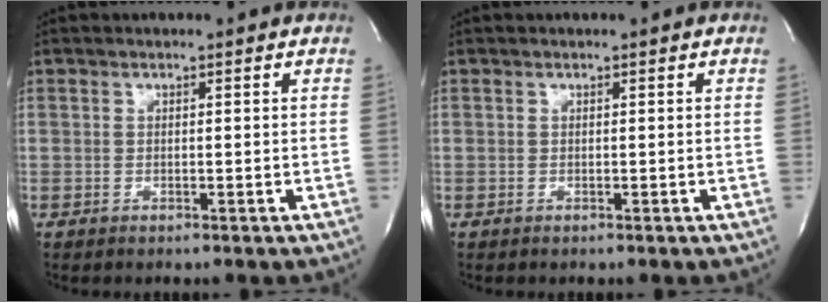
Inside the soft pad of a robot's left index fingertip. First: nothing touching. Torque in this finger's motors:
{"motor_torque": [0.00, 0.00, 0.00, 0.00]}